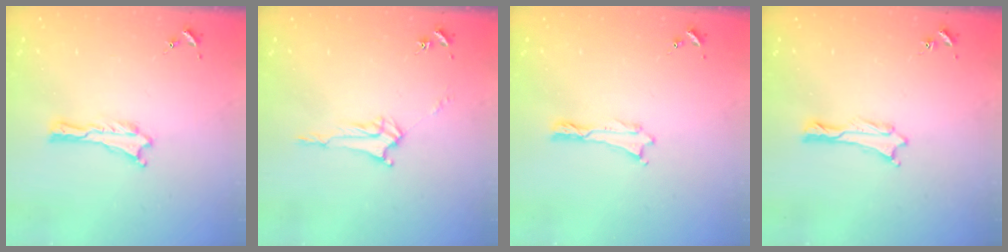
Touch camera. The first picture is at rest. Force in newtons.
{"total": 3.0, "press": 3.0, "slide": 0.3}
{"total": 0.0}
{"total": 0.0}